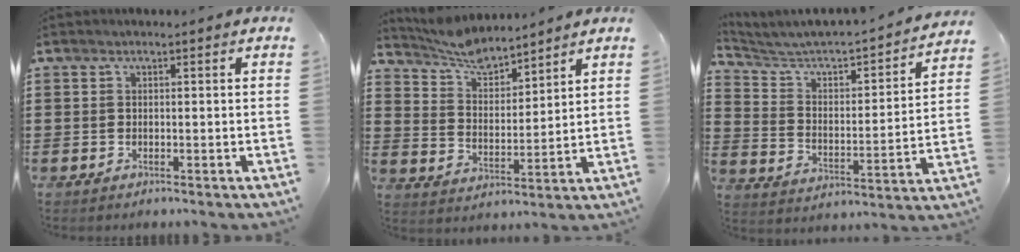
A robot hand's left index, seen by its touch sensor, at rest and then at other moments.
{"total": 6.6, "force": [6.1, 1.3, 1.9], "torque": [-0.062, -0.023, 0.112]}
{"total": 3.5, "force": [2.8, 1.3, 1.5], "torque": [-0.054, -0.031, 0.034]}